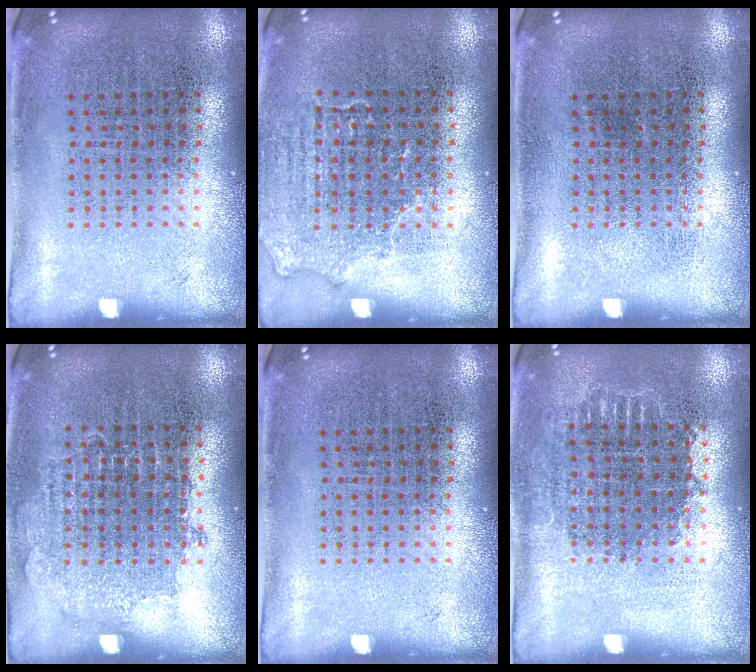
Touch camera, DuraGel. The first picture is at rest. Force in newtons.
{"total": 1.4, "press": 1.2, "slide": 0.6}
{"total": 0.0}
{"total": 0.7, "press": 0.7, "slide": 0.3}
{"total": 0.0}
{"total": 0.8, "press": 0.7, "slide": 0.3}